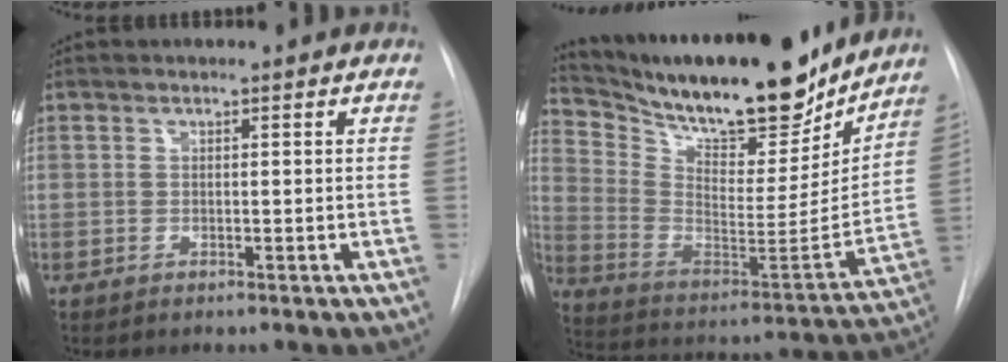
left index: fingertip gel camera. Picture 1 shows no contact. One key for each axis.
{"total": 26.2, "fx": 22.3, "fy": 6.8, "fz": 12.1, "tx": -0.216, "ty": -0.019, "tz": 0.340}